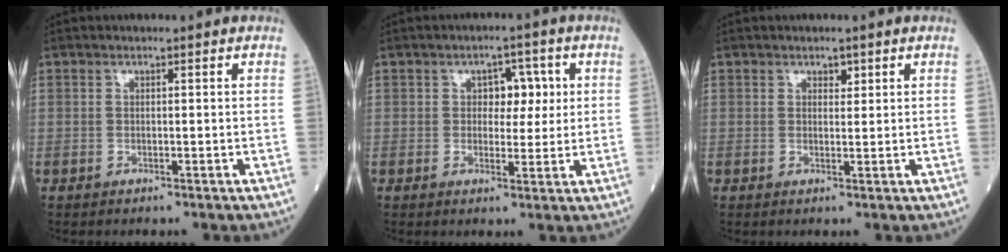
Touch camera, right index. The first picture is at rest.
{"total": 4.5, "force": [1.1, 2.8, 3.3], "torque": [-0.038, 0.012, 0.015]}
{"total": 1.3, "force": [0.8, 0.7, 0.7], "torque": [-0.005, -0.001, 0.010]}